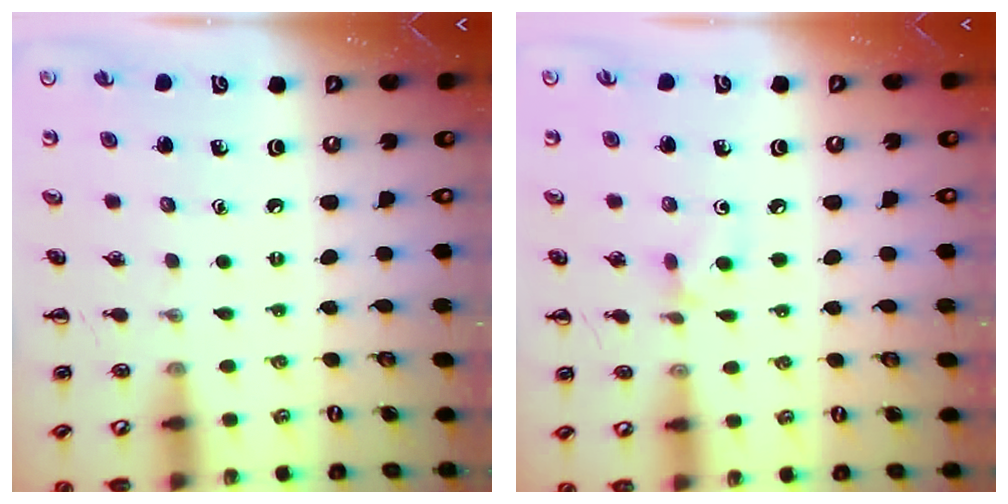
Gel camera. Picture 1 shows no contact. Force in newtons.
{"total": 5.3, "press": 5.0, "slide": 1.5}